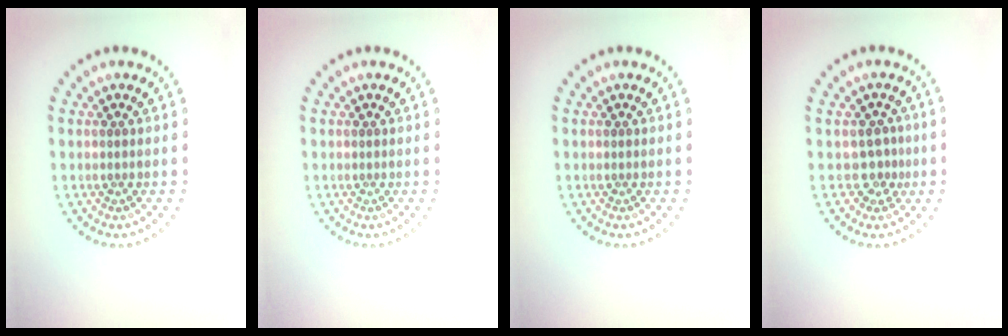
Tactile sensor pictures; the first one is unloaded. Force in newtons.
{"total": 0.0}
{"total": 0.0}
{"total": 2.1, "press": 1.4, "slide": 1.6}